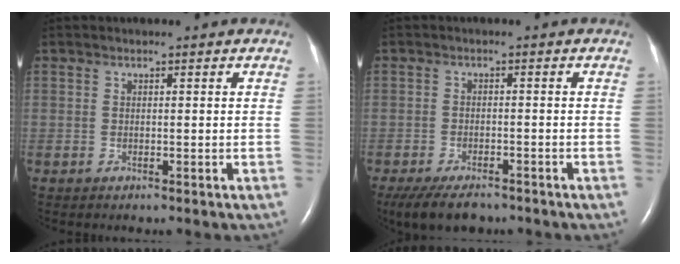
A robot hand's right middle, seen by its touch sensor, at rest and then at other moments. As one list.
[{"total": 7.4, "force": [-5.8, 2.8, 3.7], "torque": [-0.063, -0.009, -0.091]}]